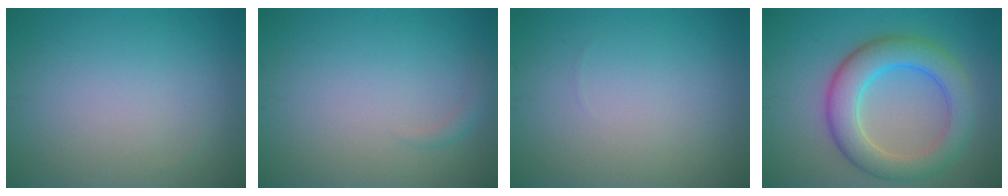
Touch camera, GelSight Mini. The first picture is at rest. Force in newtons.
{"total": 0.8, "press": 0.8, "slide": 0.0}
{"total": 0.0}
{"total": 6.8, "press": 6.8, "slide": 0.0}